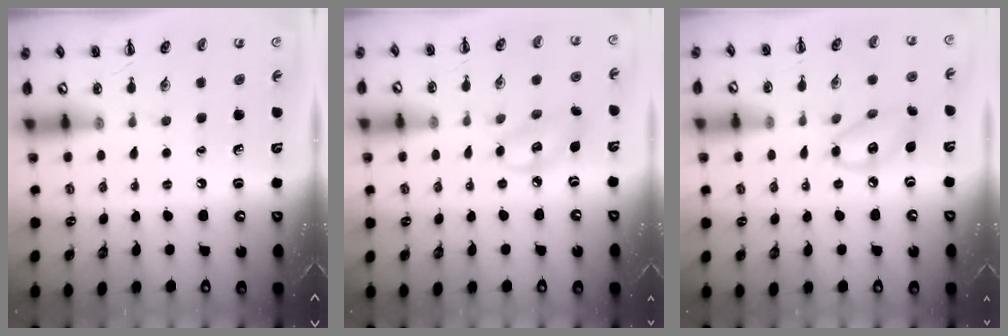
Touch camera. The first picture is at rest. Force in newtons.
{"total": 6.7, "press": 6.7, "slide": 1.1}
{"total": 8.8, "press": 8.6, "slide": 1.7}